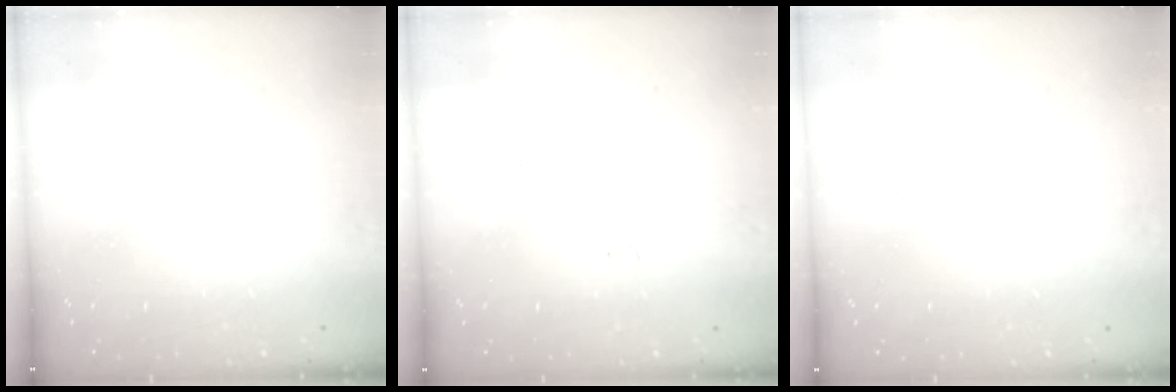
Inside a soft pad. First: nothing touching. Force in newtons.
{"total": 2.6, "press": 2.6, "slide": 0.4}
{"total": 2.3, "press": 2.3, "slide": 0.4}